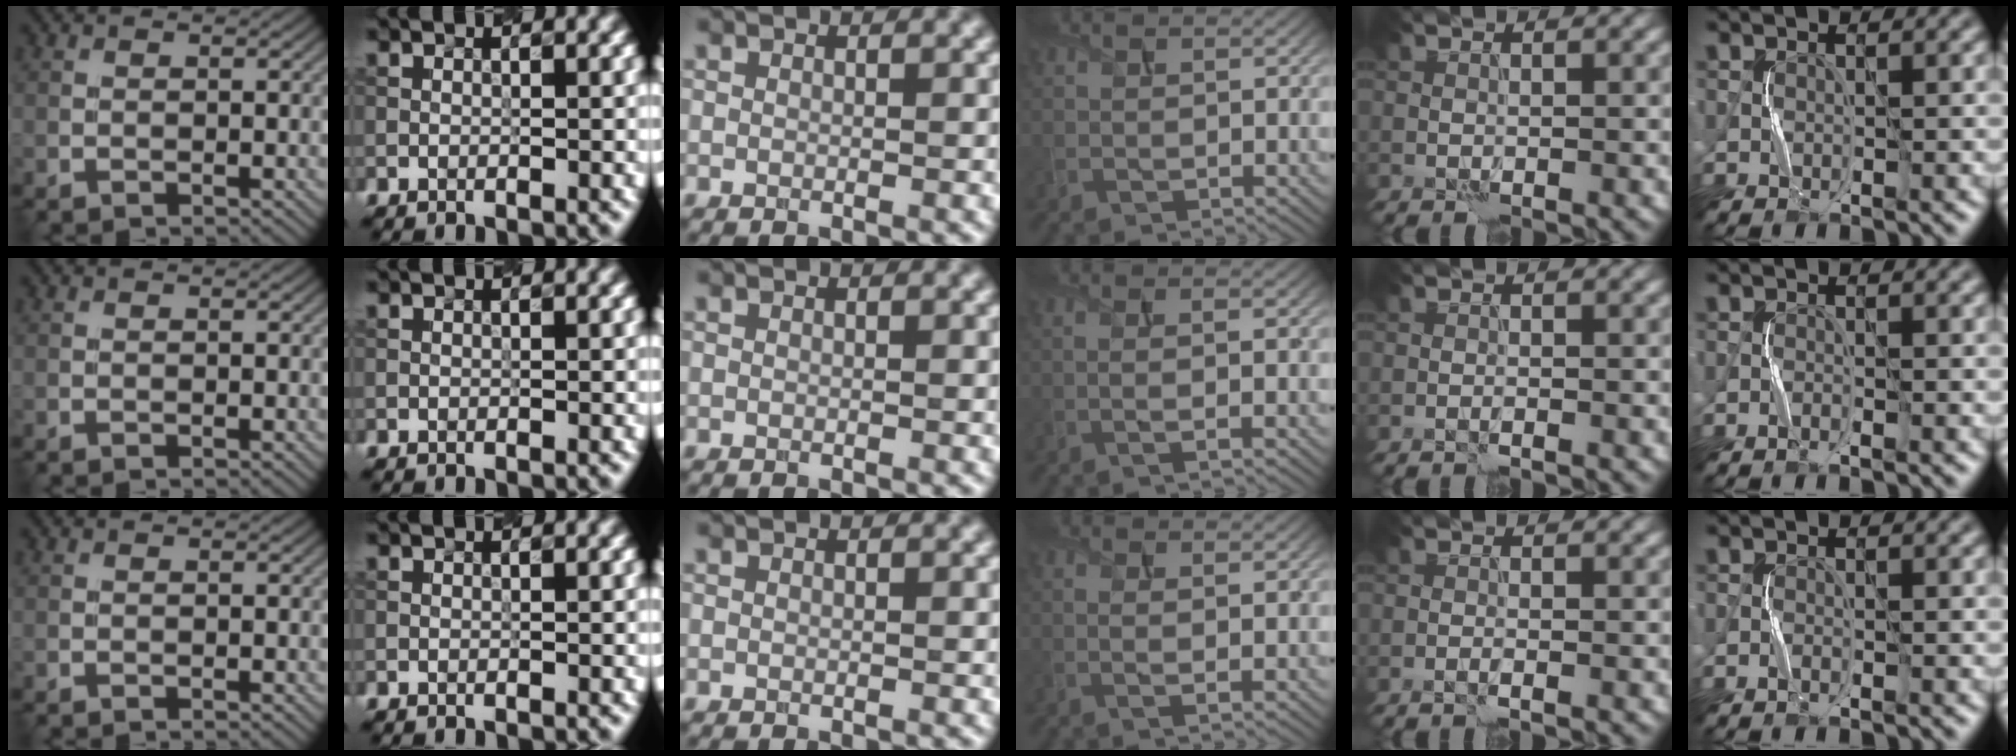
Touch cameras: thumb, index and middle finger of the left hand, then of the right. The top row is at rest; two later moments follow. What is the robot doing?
{"motion": "squeeze", "object": "sponge"}